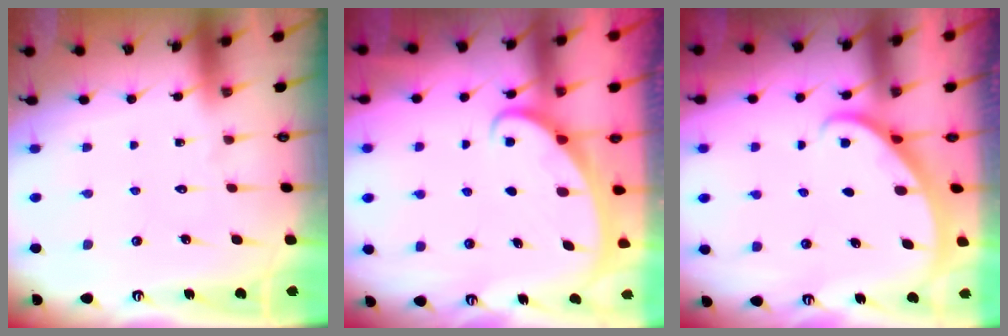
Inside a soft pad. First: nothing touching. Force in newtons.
{"total": 2.1, "press": 2.1, "slide": 0.1}
{"total": 2.2, "press": 2.2, "slide": 0.1}